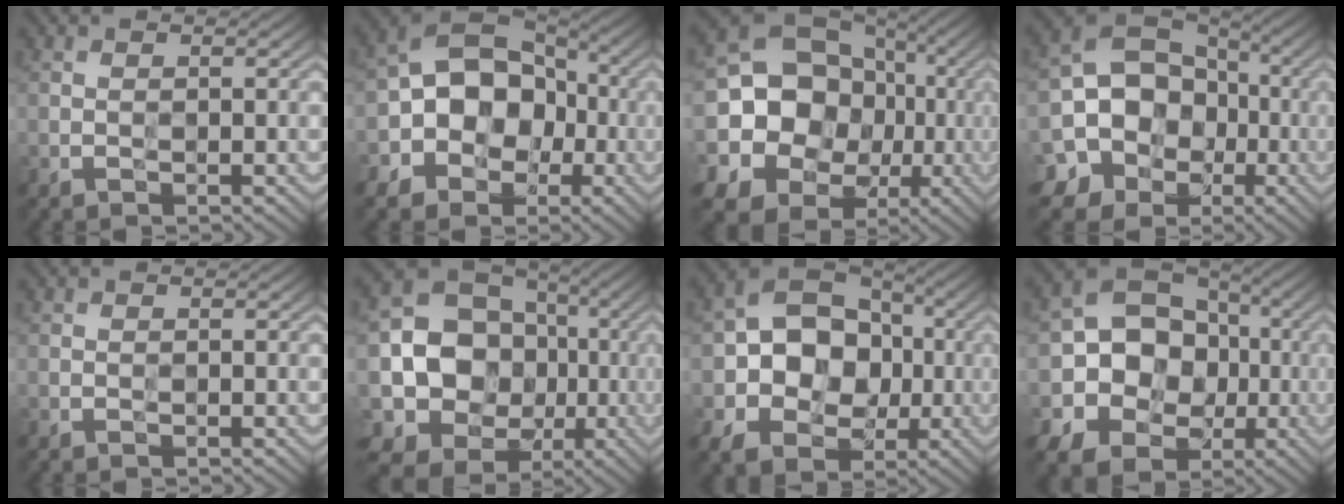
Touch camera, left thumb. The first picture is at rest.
{"total": 12.7, "force": [-2.3, 10.3, 7.1], "torque": [-0.110, 0.003, -0.073]}
{"total": 19.3, "force": [-1.4, 17.5, 7.9], "torque": [-0.208, -0.002, -0.038]}
{"total": 15.6, "force": [-4.4, 13.2, 7.2], "torque": [-0.162, -0.029, -0.099]}
{"total": 0.0}
{"total": 16.7, "force": [-1.7, 14.8, 7.4], "torque": [-0.165, -0.027, -0.036]}
{"total": 11.6, "force": [-1.0, 9.3, 6.9], "torque": [-0.124, 0.000, -0.040]}
{"total": 13.9, "force": [-1.9, 11.9, 7.0], "torque": [-0.145, -0.017, -0.055]}